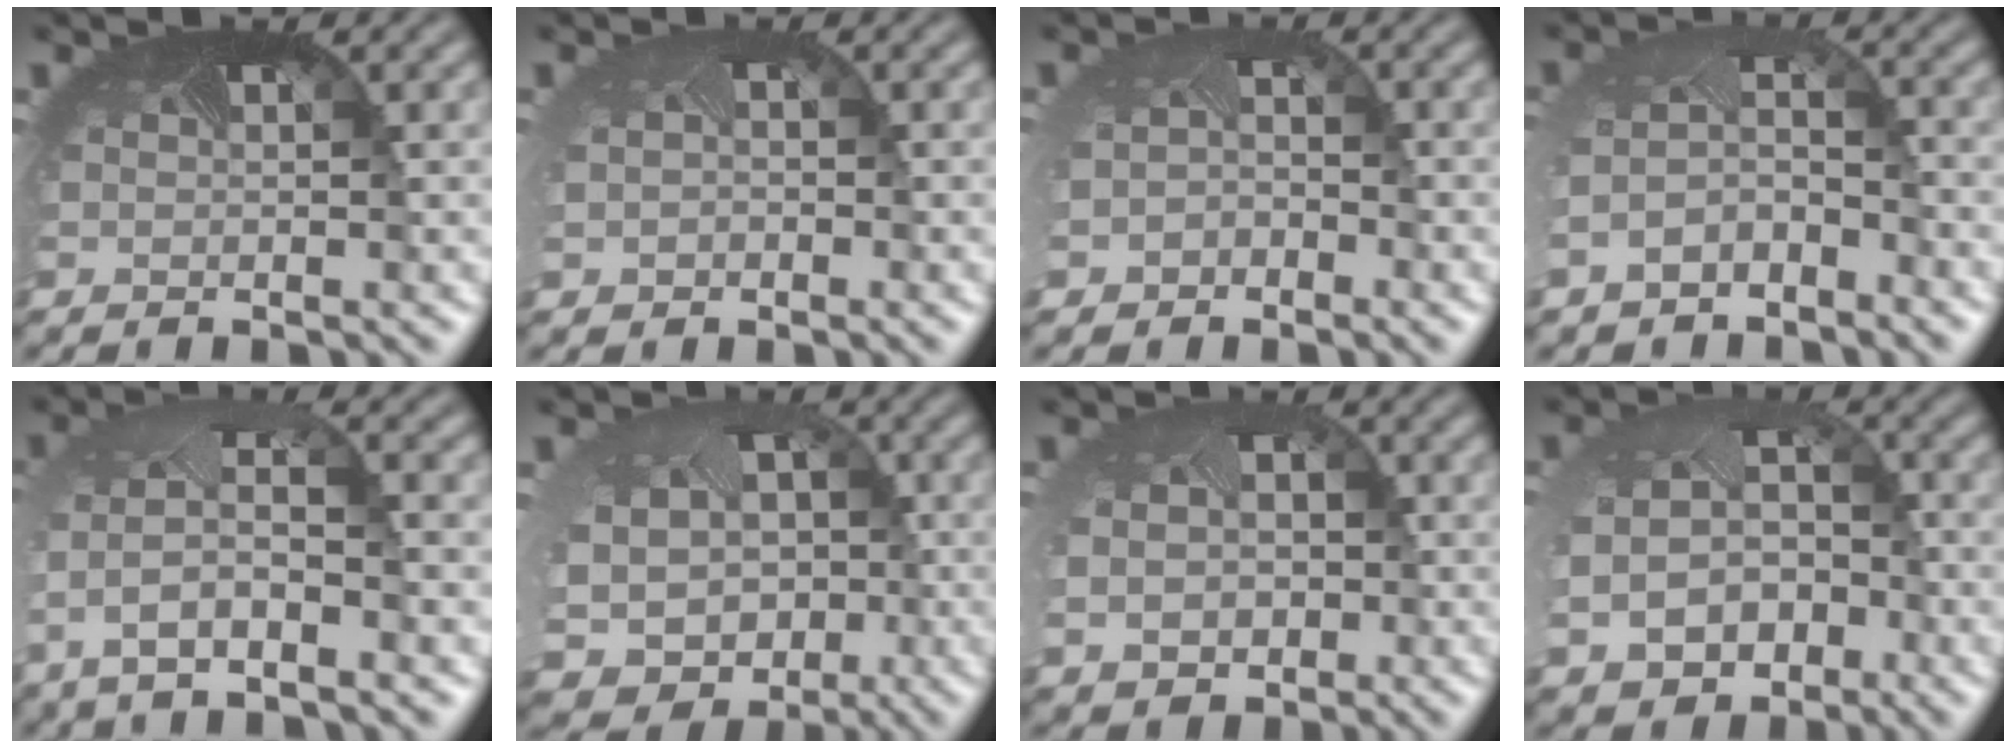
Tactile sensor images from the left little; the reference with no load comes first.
{"total": 1.5, "force": [-0.1, 1.4, 0.5], "torque": [-0.010, -0.005, 0.003]}
{"total": 2.1, "force": [-1.1, 1.7, 0.6], "torque": [-0.015, -0.014, -0.019]}
{"total": 2.8, "force": [-2.1, 1.4, 1.1], "torque": [-0.040, -0.008, -0.050]}
{"total": 6.0, "force": [-1.3, 2.6, 5.3], "torque": [-0.126, -0.009, -0.027]}
{"total": 11.7, "force": [-2.8, 9.6, 6.0], "torque": [-0.131, -0.046, -0.035]}
{"total": 5.8, "force": [-0.7, 4.8, 3.3], "torque": [-0.060, -0.024, -0.004]}
{"total": 6.6, "force": [-1.9, 5.1, 3.7], "torque": [-0.091, -0.041, -0.014]}